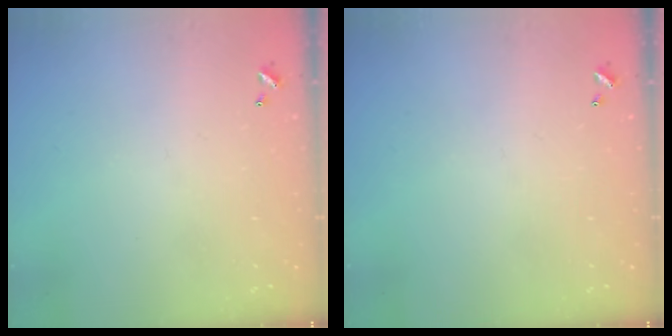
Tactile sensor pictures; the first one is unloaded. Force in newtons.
{"total": 0.0}